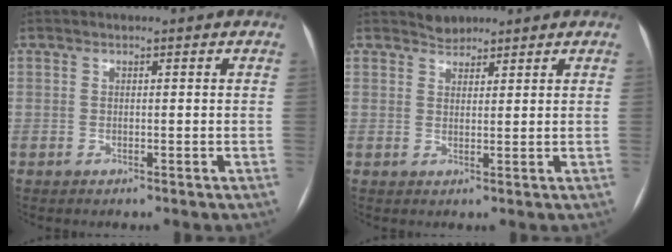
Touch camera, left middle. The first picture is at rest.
{"total": 2.0, "force": [1.9, 0.8, -0.1], "torque": [0.000, 0.004, 0.032]}